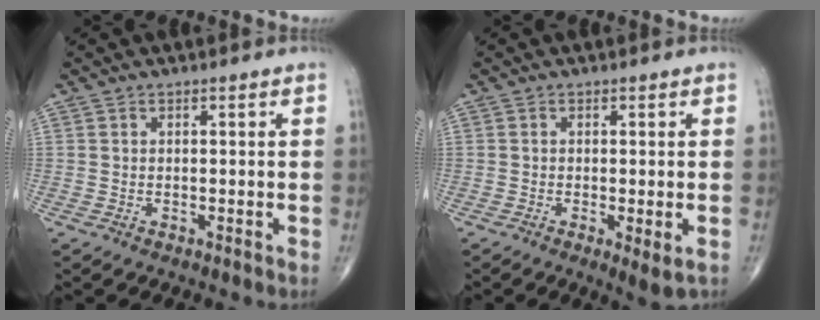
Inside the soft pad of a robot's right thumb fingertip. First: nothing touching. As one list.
[{"total": 3.4, "force": [-1.0, 0.8, 3.1], "torque": [-0.055, -0.013, -0.016]}]